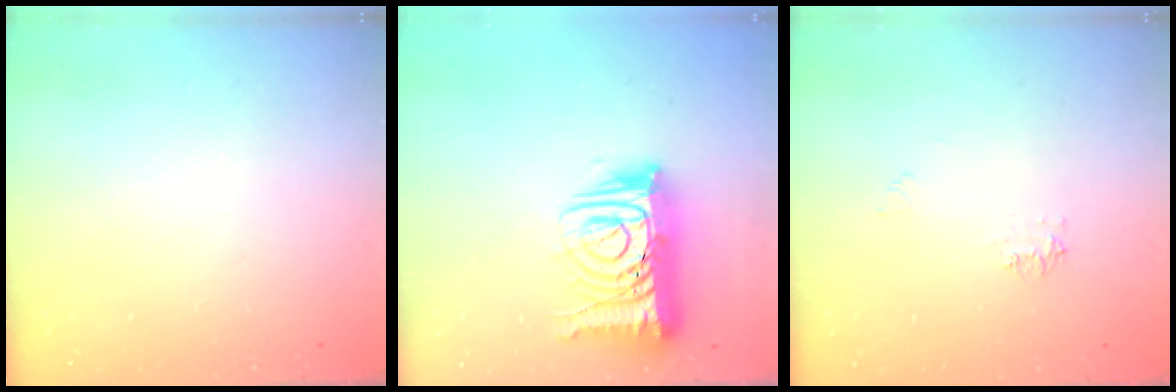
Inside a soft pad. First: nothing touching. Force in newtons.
{"total": 16.8, "press": 16.7, "slide": 1.7}
{"total": 5.2, "press": 5.2, "slide": 0.8}